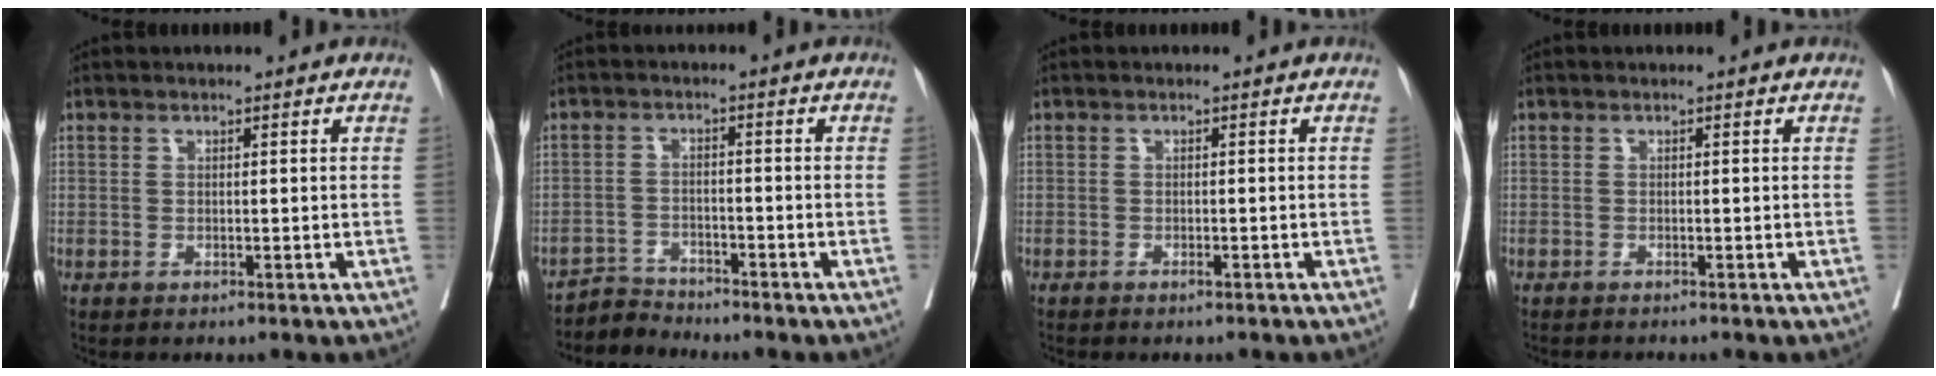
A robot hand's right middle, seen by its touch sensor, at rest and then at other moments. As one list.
[{"total": 3.5, "force": [-3.2, 0.2, -1.4], "torque": [0.032, -0.004, -0.058]}, {"total": 0.6, "force": [-0.6, 0.0, 0.3], "torque": [-0.016, -0.002, -0.010]}, {"total": 1.7, "force": [-1.6, 0.0, 0.5], "torque": [-0.011, -0.004, -0.022]}]